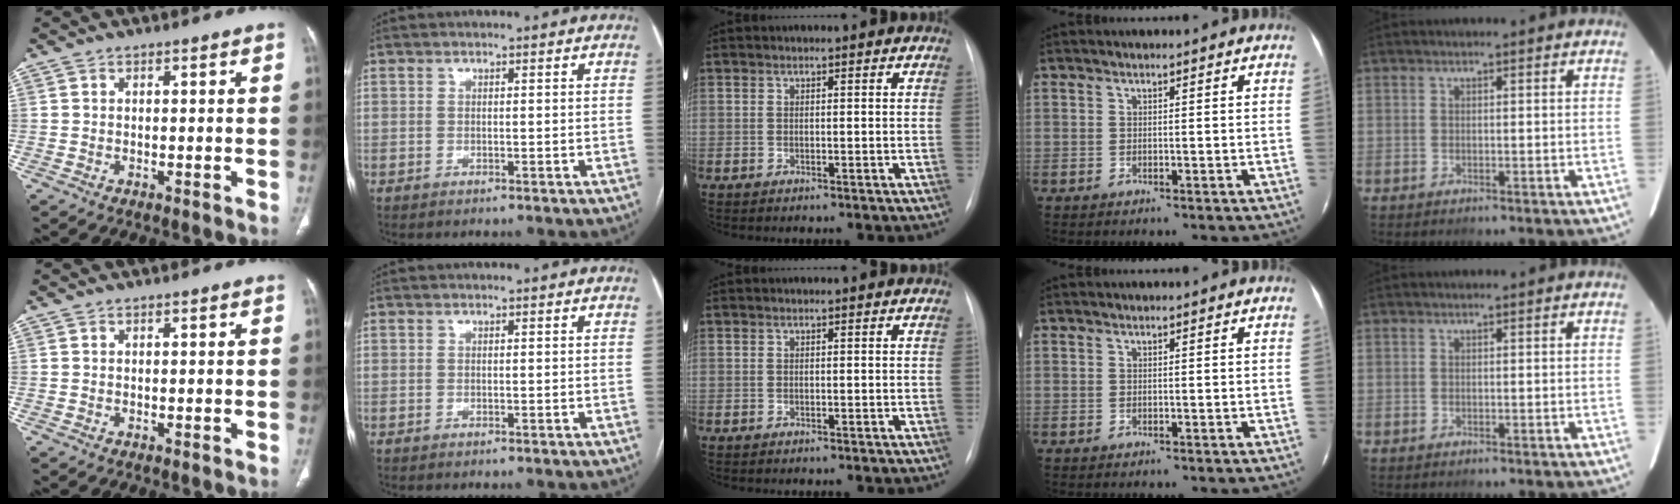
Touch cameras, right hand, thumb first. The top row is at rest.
{}